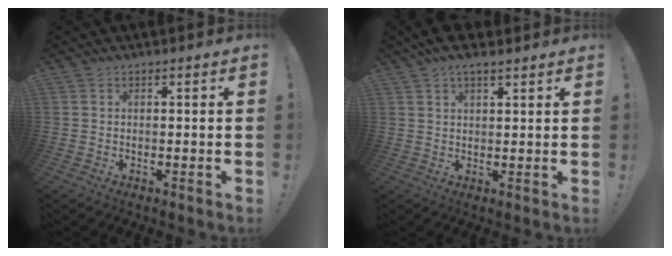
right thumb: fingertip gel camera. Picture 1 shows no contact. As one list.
[{"total": 5.6, "force": [4.0, 1.9, 3.4], "torque": [-0.052, -0.014, 0.073]}]